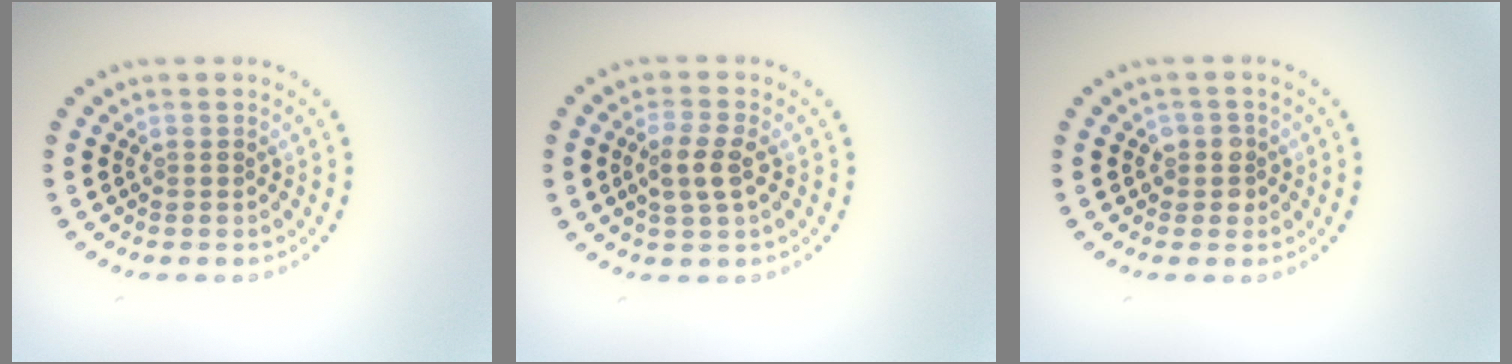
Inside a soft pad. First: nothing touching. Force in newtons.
{"total": 2.7, "press": 2.6, "slide": 0.7}
{"total": 1.5, "press": 1.4, "slide": 0.6}